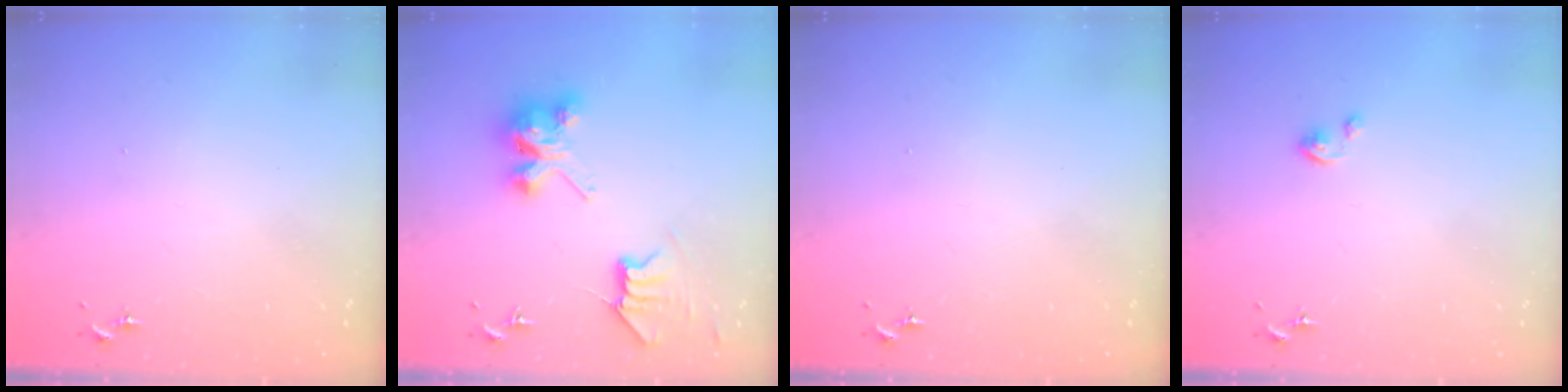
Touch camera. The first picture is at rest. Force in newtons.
{"total": 8.4, "press": 8.3, "slide": 0.2}
{"total": 0.0}
{"total": 2.7, "press": 2.7, "slide": 0.3}